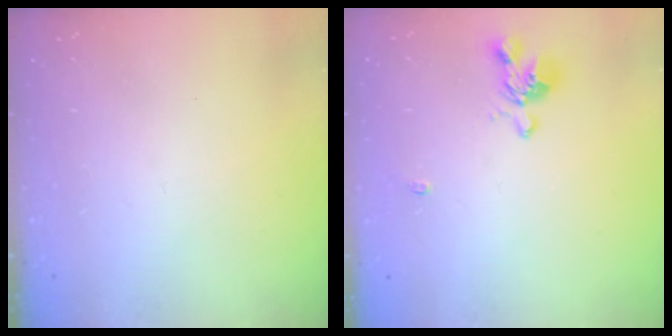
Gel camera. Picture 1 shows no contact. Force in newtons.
{"total": 1.2, "press": 0.8, "slide": 1.0}